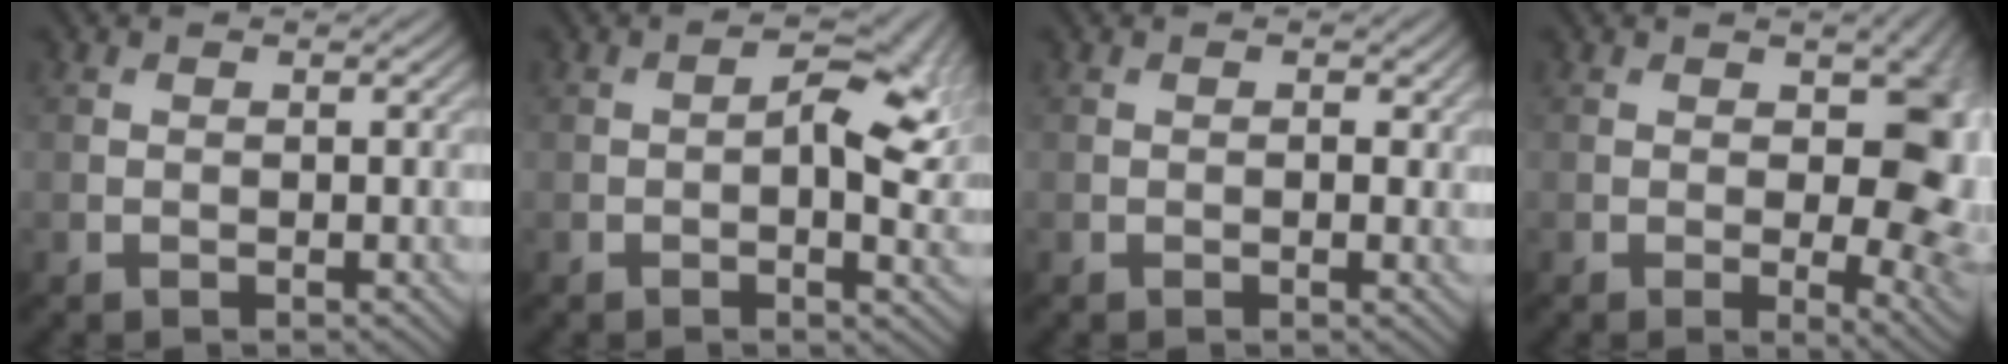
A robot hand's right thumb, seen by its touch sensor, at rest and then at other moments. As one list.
[{"total": 8.0, "force": [0.5, 3.8, 7.0], "torque": [-0.106, -0.006, 0.007]}, {"total": 0.9, "force": [0.0, 0.4, 0.8], "torque": [-0.007, -0.005, -0.001]}, {"total": 9.7, "force": [0.4, 4.9, 8.3], "torque": [-0.099, -0.010, 0.010]}]